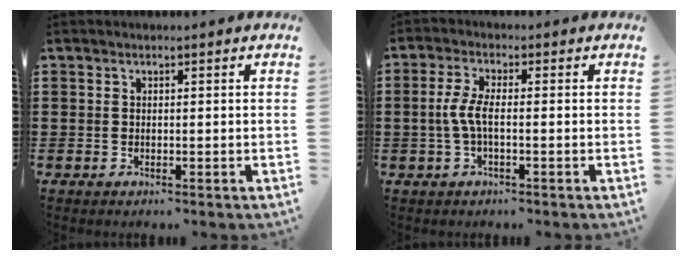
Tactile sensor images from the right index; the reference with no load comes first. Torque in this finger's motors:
{"motor_torque": [0.80, -0.01, 0.40, 0.15]}